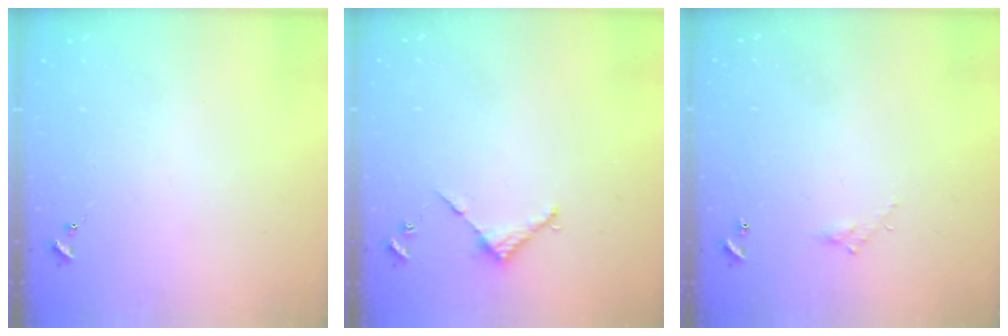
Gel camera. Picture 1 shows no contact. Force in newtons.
{"total": 2.9, "press": 2.8, "slide": 0.2}
{"total": 3.8, "press": 3.8, "slide": 0.2}